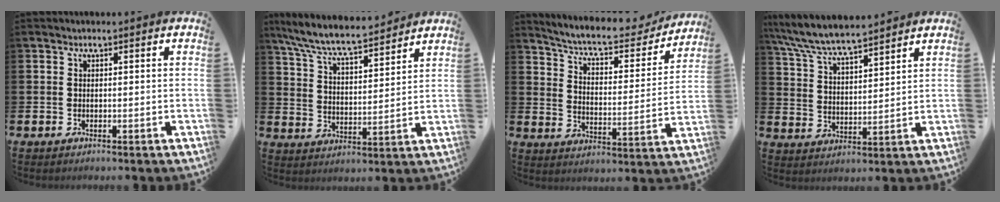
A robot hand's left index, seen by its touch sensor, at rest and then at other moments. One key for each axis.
{"total": 7.3, "fx": 6.9, "fy": 0.7, "fz": 2.5, "tx": -0.082, "ty": -0.046, "tz": 0.120}
{"total": 7.0, "fx": 6.4, "fy": 1.5, "fz": 2.5, "tx": -0.076, "ty": -0.047, "tz": 0.104}
{"total": 6.7, "fx": 6.5, "fy": 0.5, "fz": 1.8, "tx": -0.066, "ty": -0.039, "tz": 0.116}